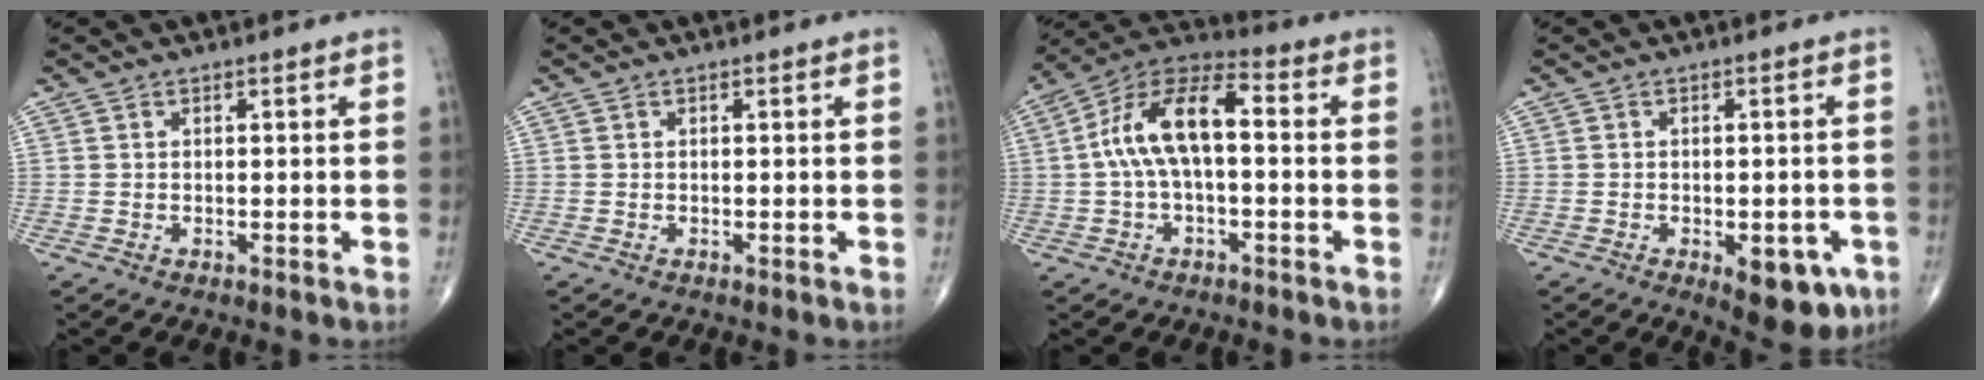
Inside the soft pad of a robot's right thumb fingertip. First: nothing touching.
{"total": 0.0}
{"total": 13.0, "force": [0.3, 6.0, 11.5], "torque": [-0.219, 0.048, -0.005]}
{"total": 9.2, "force": [-3.9, 4.3, 7.2], "torque": [-0.068, 0.006, -0.041]}